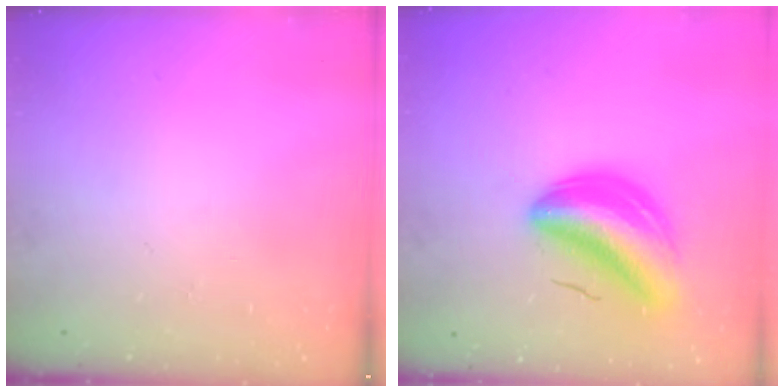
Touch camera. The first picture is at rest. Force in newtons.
{"total": 10.9, "press": 10.4, "slide": 3.2}